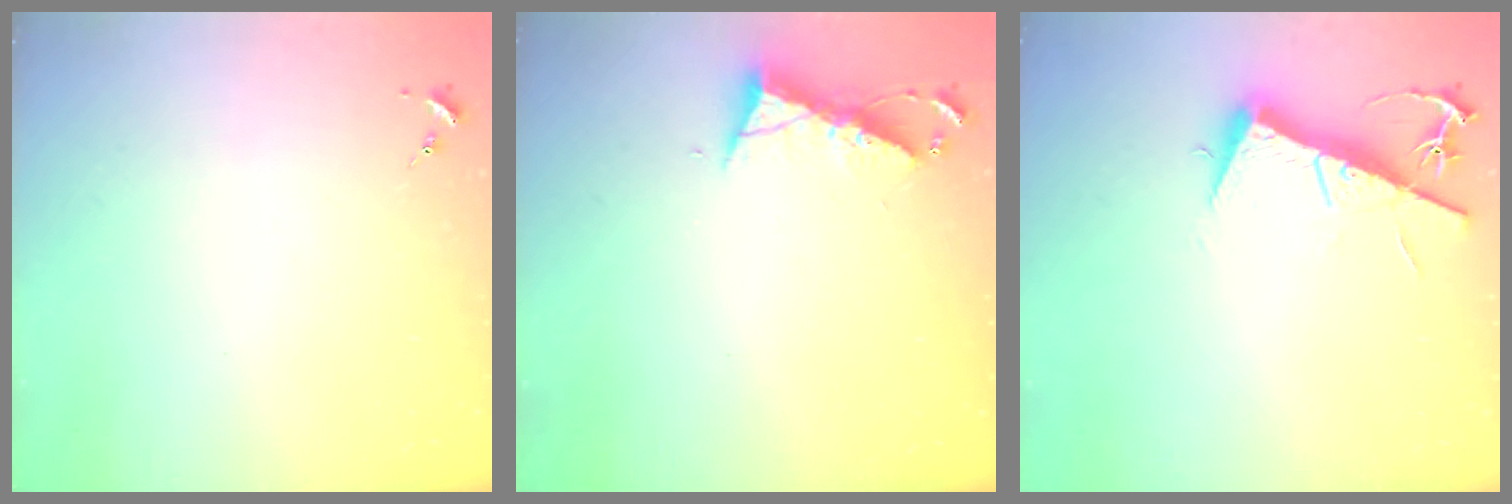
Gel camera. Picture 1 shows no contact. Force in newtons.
{"total": 7.4, "press": 7.4, "slide": 0.4}
{"total": 12.5, "press": 12.5, "slide": 0.5}